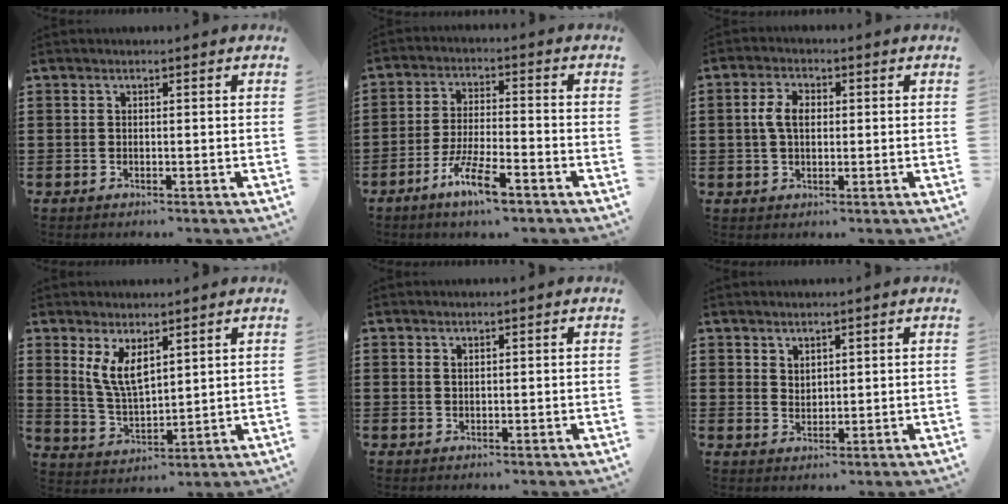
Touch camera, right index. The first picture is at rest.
{"total": 7.8, "force": [-5.0, 1.4, 5.9], "torque": [-0.126, -0.003, -0.095]}
{"total": 4.2, "force": [0.3, 2.5, 3.3], "torque": [-0.077, 0.010, 0.001]}
{"total": 6.1, "force": [3.1, 2.7, 4.5], "torque": [-0.106, -0.005, 0.056]}
{"total": 0.8, "force": [0.6, 0.5, 0.3], "torque": [-0.008, 0.002, 0.011]}
{"total": 2.2, "force": [1.9, 1.1, 0.0], "torque": [-0.005, 0.004, 0.038]}